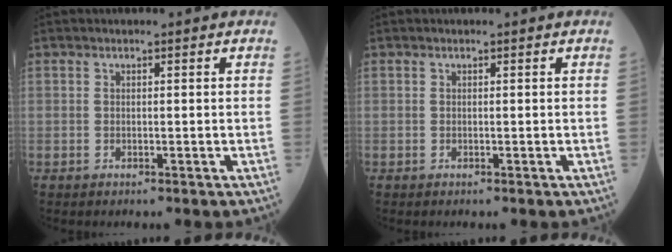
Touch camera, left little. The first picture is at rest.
{"total": 0.0}